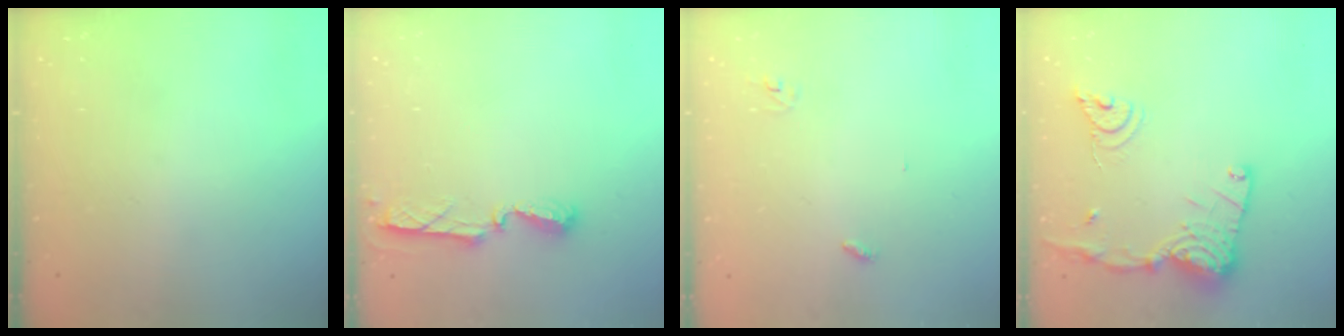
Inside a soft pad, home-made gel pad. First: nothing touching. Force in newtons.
{"total": 5.6, "press": 5.5, "slide": 0.6}
{"total": 2.8, "press": 2.8, "slide": 0.2}
{"total": 17.9, "press": 17.8, "slide": 1.6}